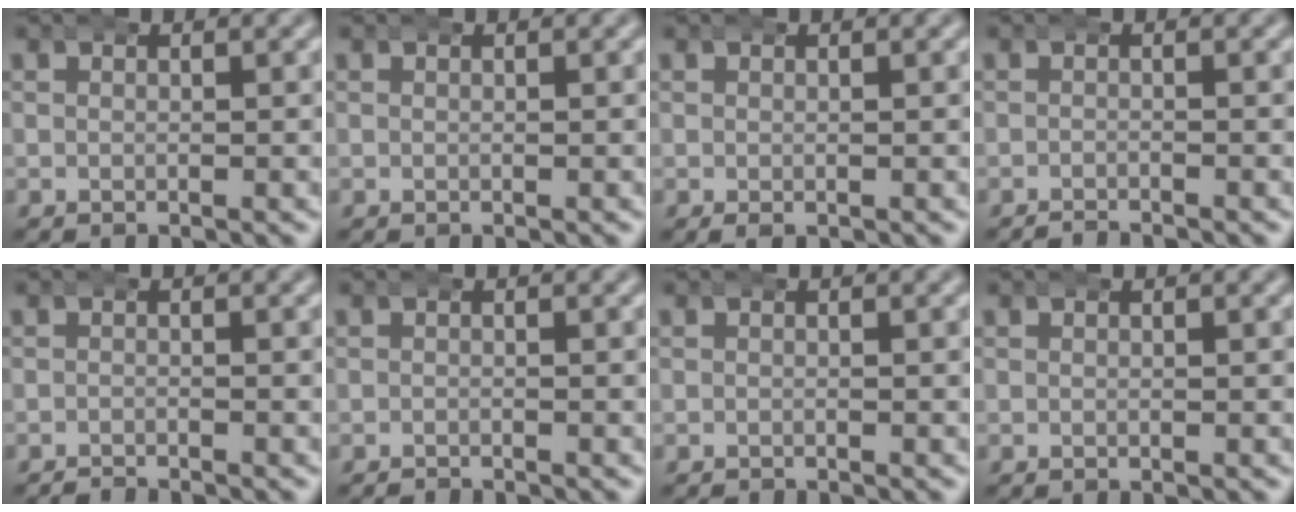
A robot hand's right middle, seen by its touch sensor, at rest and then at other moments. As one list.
[{"total": 0.0}, {"total": 0.8, "force": [-0.4, 0.4, 0.5], "torque": [-0.015, -0.006, -0.002]}, {"total": 1.8, "force": [-1.8, 0.0, 0.0], "torque": [-0.004, -0.008, -0.029]}, {"total": 1.7, "force": [-1.7, 0.1, 0.0], "torque": [-0.003, -0.008, -0.027]}, {"total": 0.9, "force": [-0.9, 0.0, -0.1], "torque": [-0.003, -0.007, -0.014]}, {"total": 0.5, "force": [-0.5, -0.1, -0.1], "torque": [-0.003, -0.005, -0.007]}, {"total": 0.0}]